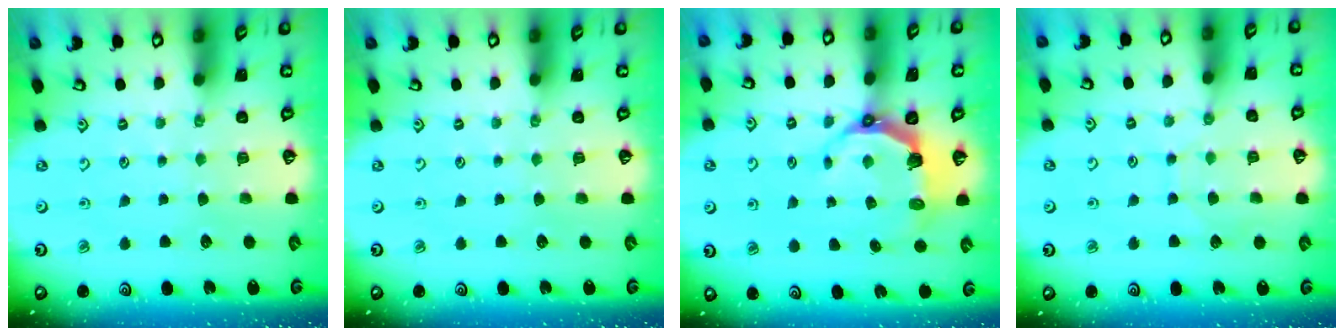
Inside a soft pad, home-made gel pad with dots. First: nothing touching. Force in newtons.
{"total": 0.0}
{"total": 6.5, "press": 4.9, "slide": 4.4}
{"total": 5.8, "press": 5.8, "slide": 0.6}